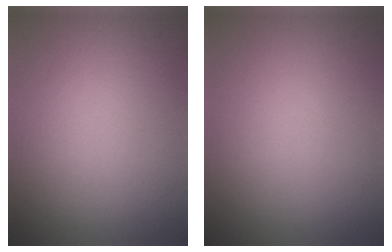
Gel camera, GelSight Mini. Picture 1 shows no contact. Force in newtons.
{"total": 0.0}